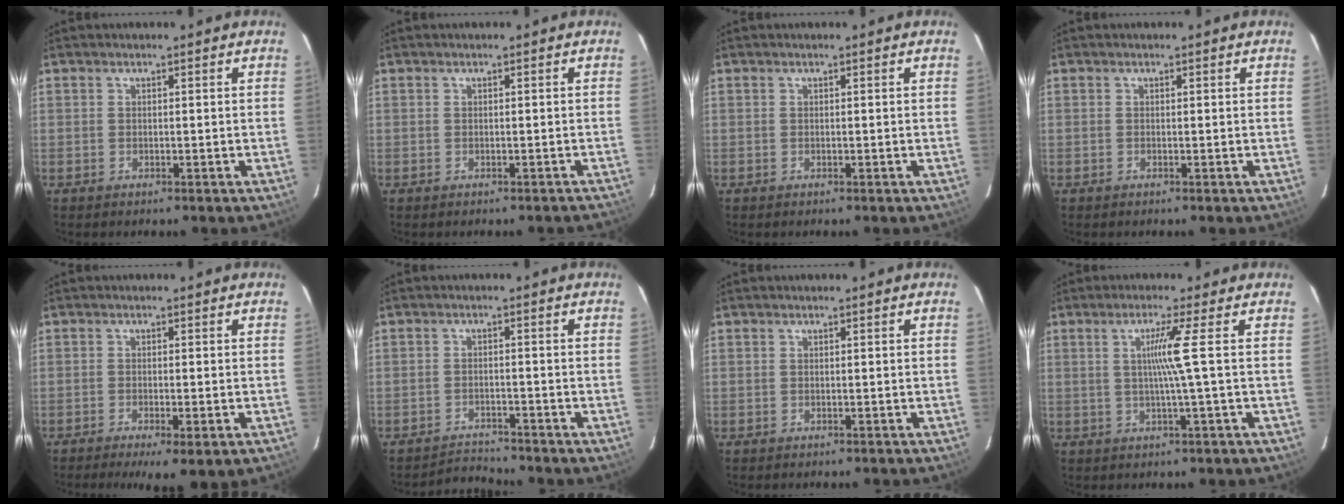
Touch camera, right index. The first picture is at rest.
{"total": 3.3, "force": [-2.9, 1.6, 0.4], "torque": [0.010, 0.005, -0.033]}
{"total": 0.0}
{"total": 0.0}
{"total": 6.7, "force": [-4.1, 1.2, 5.2], "torque": [-0.071, -0.018, -0.059]}
{"total": 3.4, "force": [-3.2, -0.1, -1.0], "torque": [0.018, -0.009, -0.050]}
{"total": 1.0, "force": [-0.8, 0.6, 0.1], "torque": [-0.004, 0.004, -0.011]}
{"total": 4.7, "force": [0.5, -1.9, 4.2], "torque": [-0.082, -0.004, 0.012]}